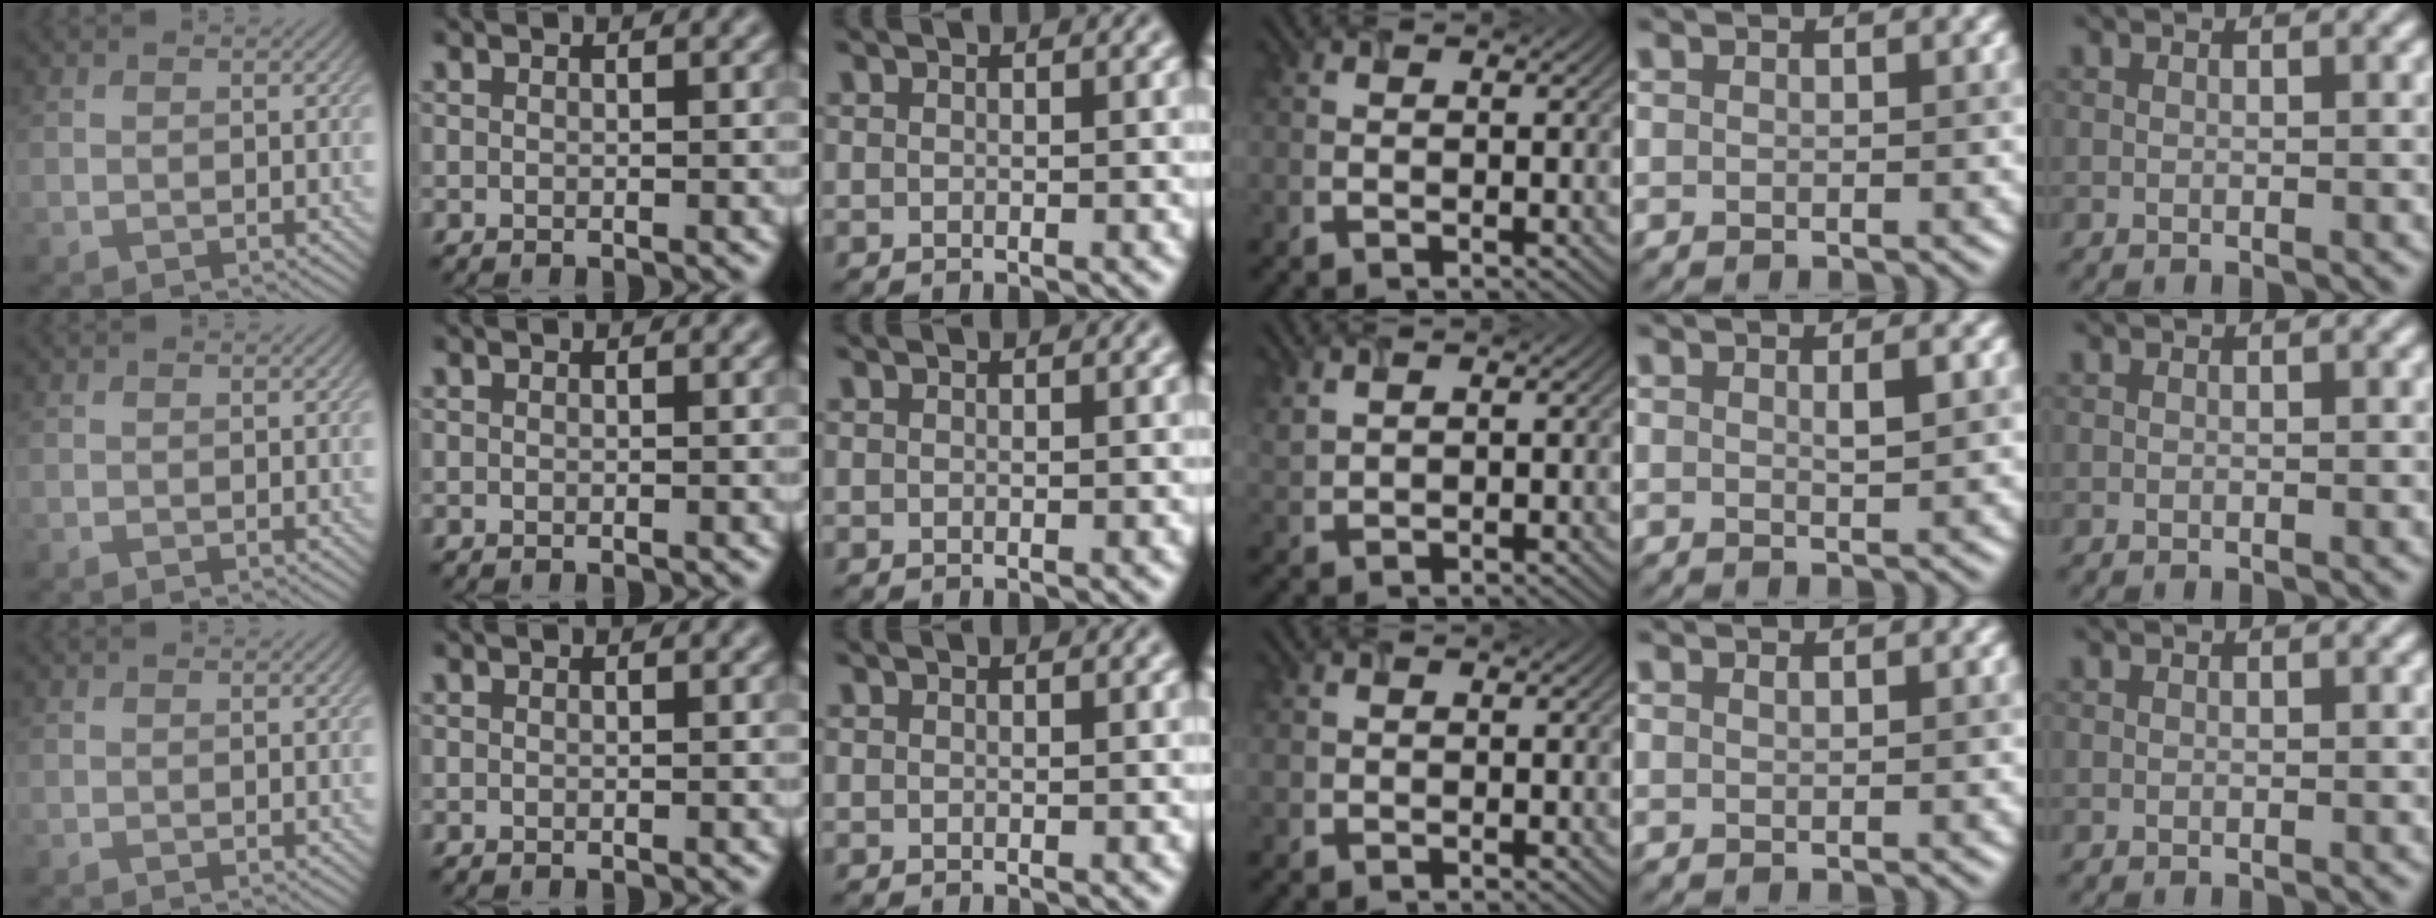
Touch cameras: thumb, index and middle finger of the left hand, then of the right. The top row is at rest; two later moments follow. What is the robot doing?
{"motion": "close", "object": "airpods case & airpods"}